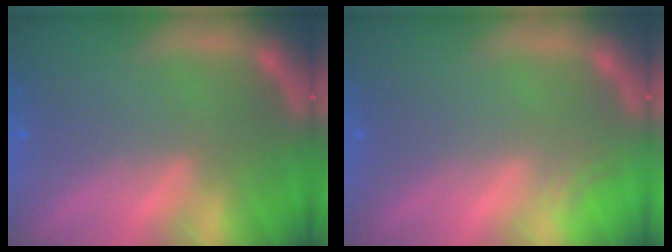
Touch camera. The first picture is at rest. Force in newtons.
{"total": 0.9}